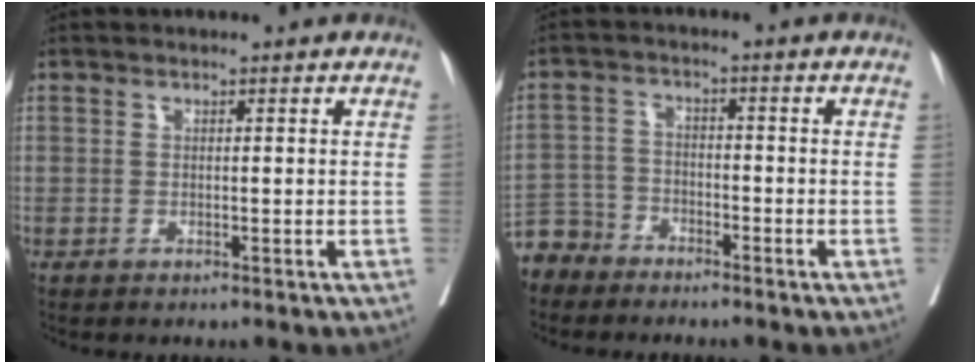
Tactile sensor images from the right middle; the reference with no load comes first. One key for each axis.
{"total": 5.5, "fx": -4.9, "fy": 2.4, "fz": -0.3, "tx": 0.010, "ty": -0.001, "tz": -0.102}